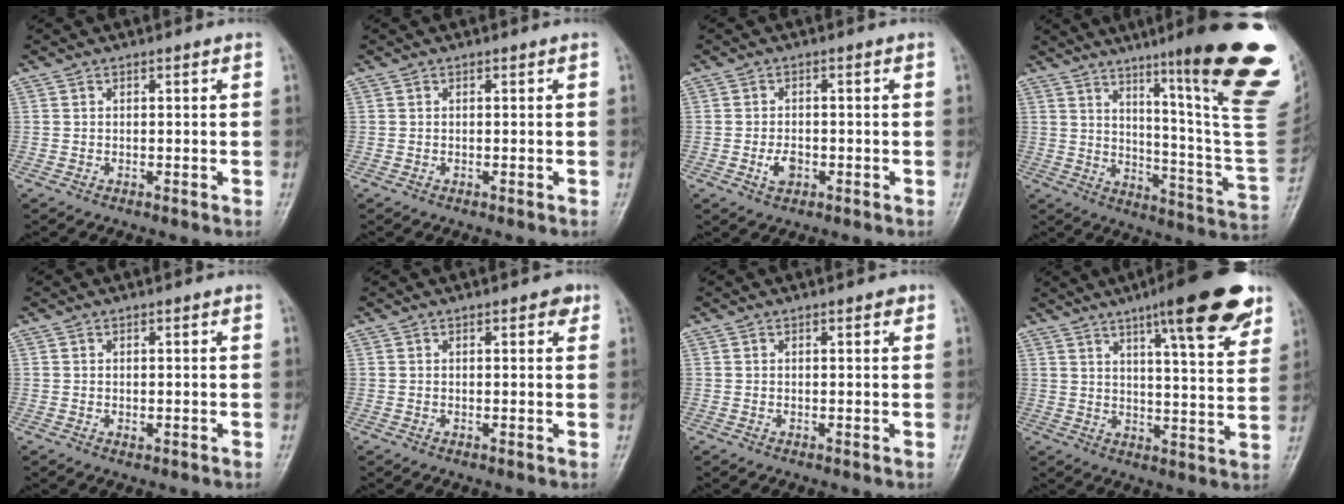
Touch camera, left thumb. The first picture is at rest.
{"total": 0.0}
{"total": 2.9, "force": [-1.0, 1.8, 2.0], "torque": [-0.034, 0.003, -0.018]}
{"total": 27.6, "force": [14.2, 2.9, 23.6], "torque": [-0.254, -0.066, 0.206]}
{"total": 1.0, "force": [0.3, 0.5, 0.8], "torque": [-0.011, -0.001, 0.007]}
{"total": 2.2, "force": [1.2, 1.0, 1.6], "torque": [-0.011, -0.002, 0.012]}
{"total": 1.3, "force": [0.8, 0.5, 1.0], "torque": [-0.009, -0.001, 0.007]}
{"total": 17.6, "force": [10.7, 3.6, 13.6], "torque": [-0.162, -0.044, 0.149]}